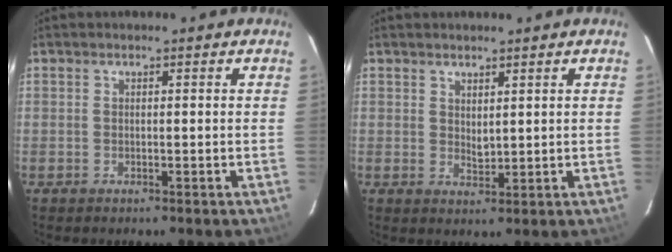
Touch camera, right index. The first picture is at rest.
{"total": 2.2, "force": [1.5, 1.1, 1.2], "torque": [-0.019, -0.003, 0.028]}